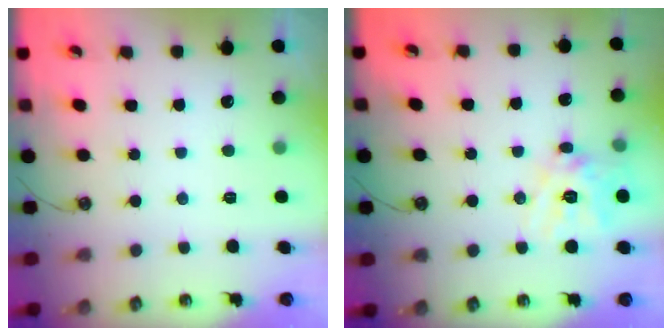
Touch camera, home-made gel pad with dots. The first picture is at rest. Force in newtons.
{"total": 13.7, "press": 13.6, "slide": 1.6}